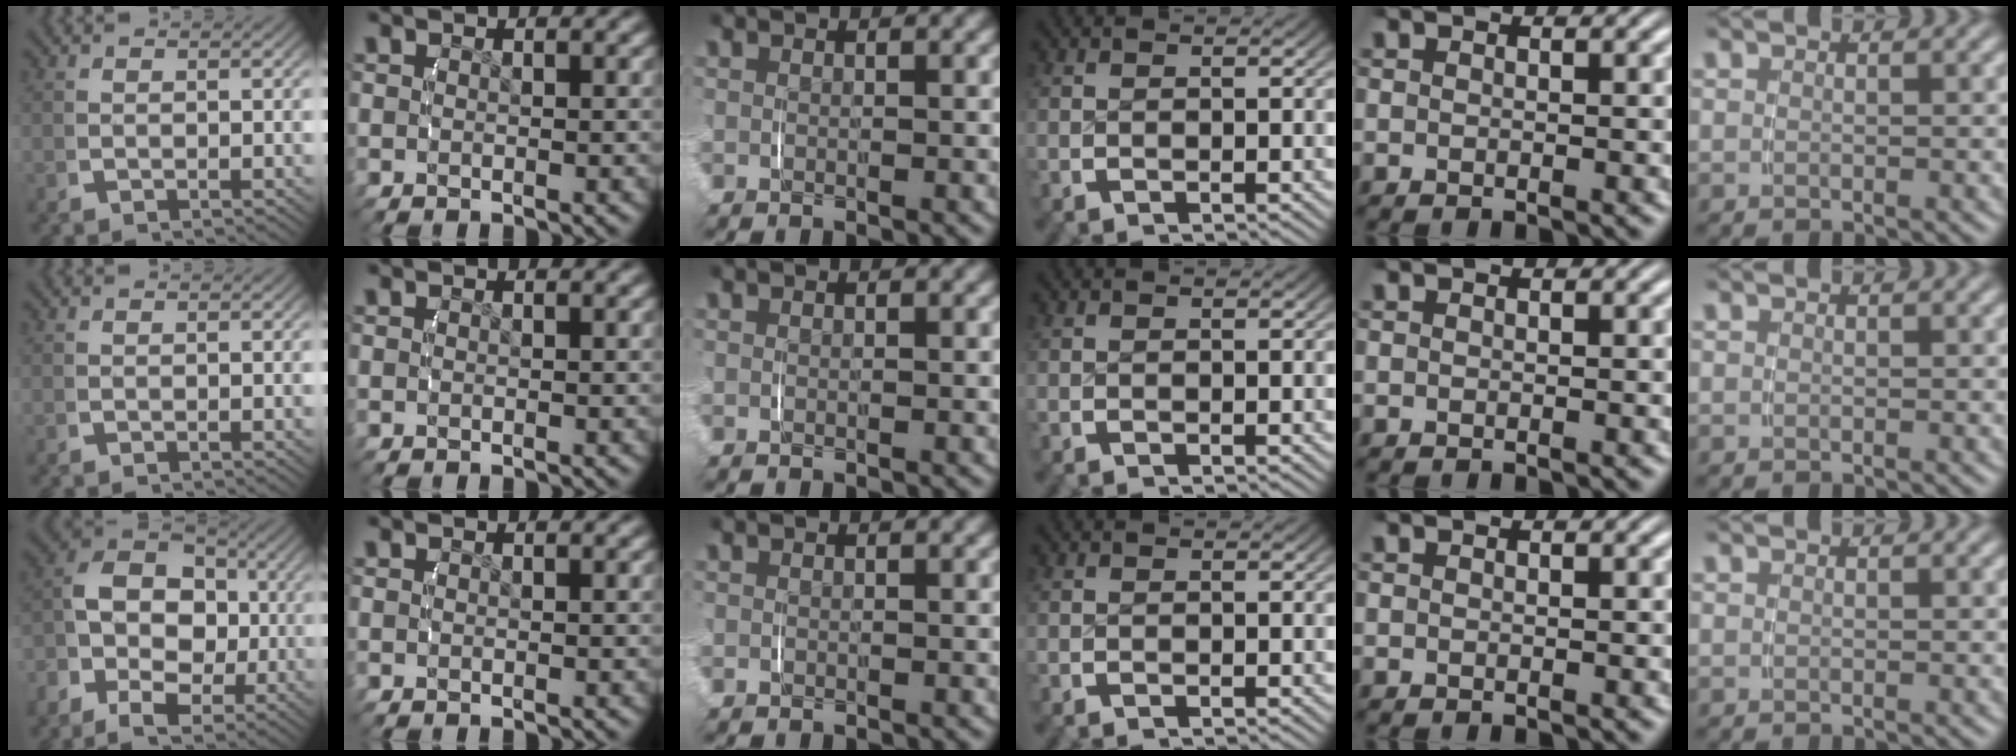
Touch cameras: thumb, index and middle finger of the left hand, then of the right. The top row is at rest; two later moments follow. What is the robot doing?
{"motion": "lift_and_place", "object": "backpack"}